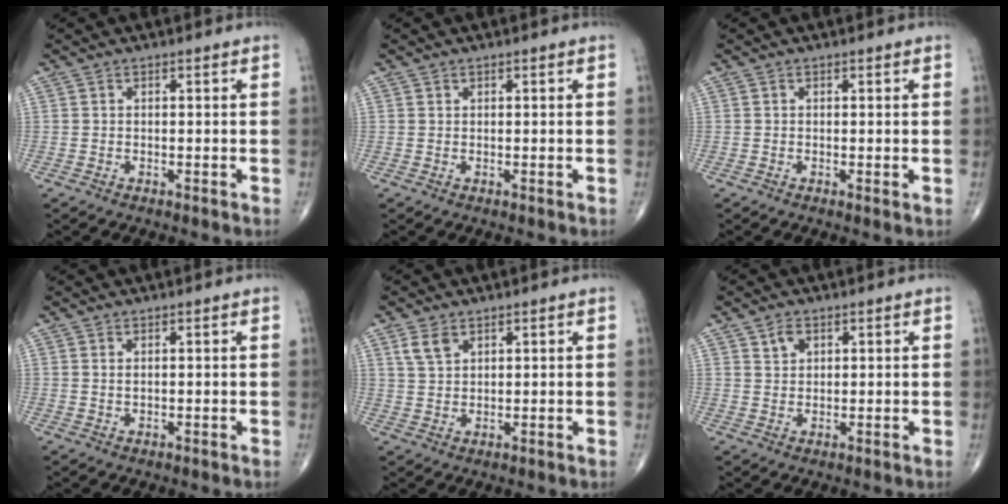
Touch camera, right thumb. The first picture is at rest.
{"total": 0.0}
{"total": 0.5, "force": [0.1, 0.1, 0.5], "torque": [-0.010, -0.003, -0.002]}
{"total": 0.6, "force": [0.3, 0.2, 0.5], "torque": [-0.005, -0.002, 0.006]}
{"total": 3.7, "force": [2.2, 2.1, 2.0], "torque": [-0.037, -0.005, 0.050]}
{"total": 2.6, "force": [1.4, 1.8, 1.3], "torque": [-0.015, -0.008, 0.027]}